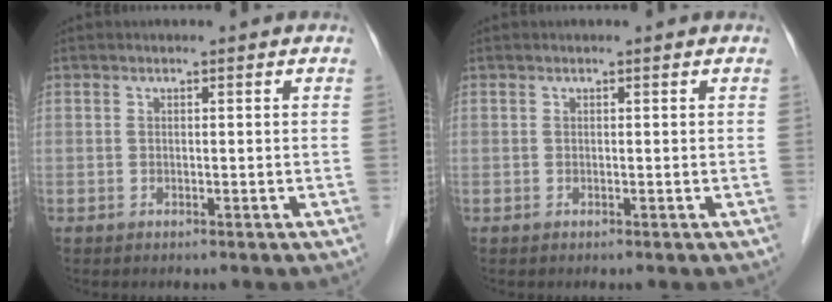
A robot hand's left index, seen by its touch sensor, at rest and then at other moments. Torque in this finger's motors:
{"motor_torque": [0.00, 0.00, 0.00, 0.00]}